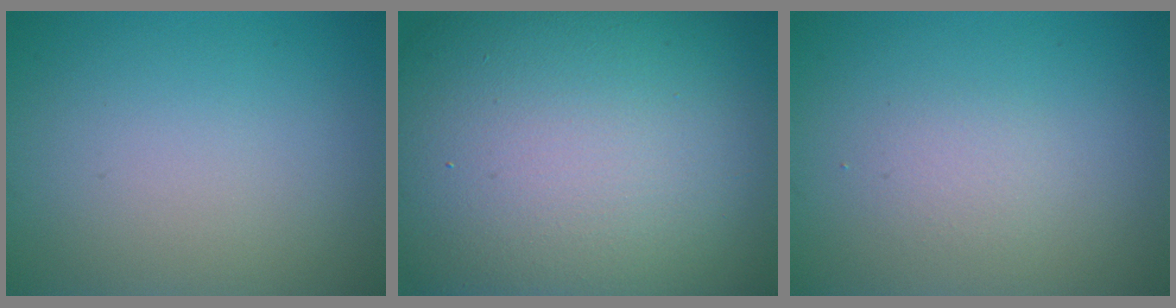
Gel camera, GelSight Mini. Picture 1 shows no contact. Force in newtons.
{"total": 21.4, "press": 21.3, "slide": 1.1}
{"total": 1.3, "press": 1.3, "slide": 0.1}